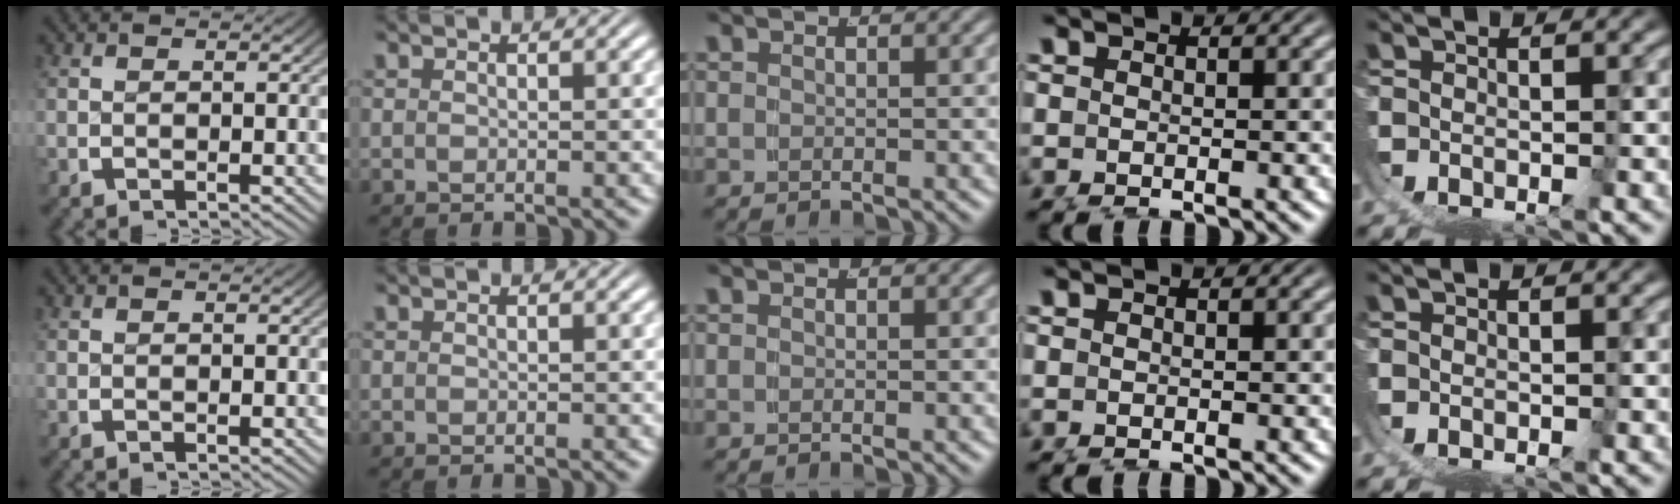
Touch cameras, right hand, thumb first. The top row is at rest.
{}